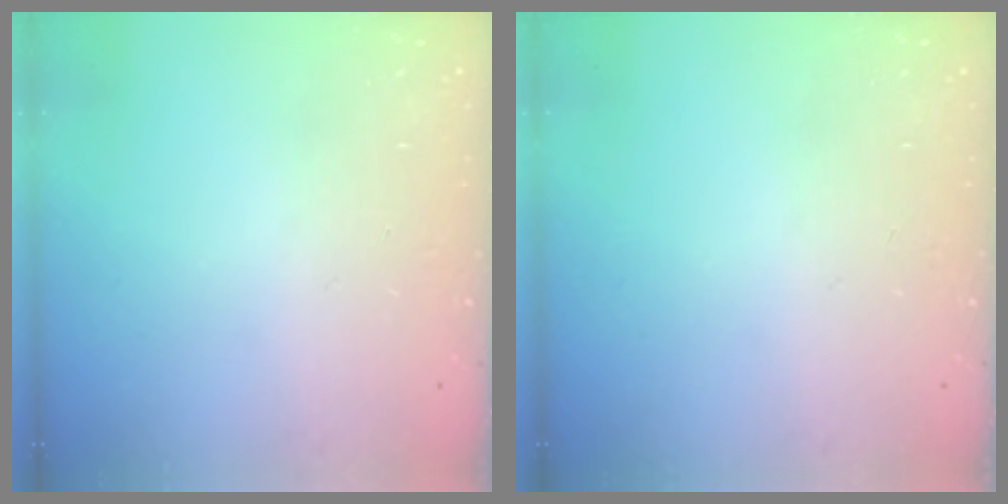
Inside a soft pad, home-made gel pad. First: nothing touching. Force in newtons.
{"total": 0.0}